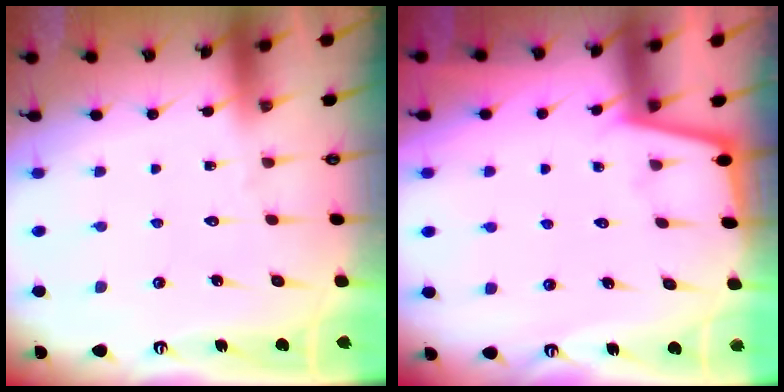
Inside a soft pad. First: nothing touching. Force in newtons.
{"total": 1.8, "press": 1.8, "slide": 0.4}